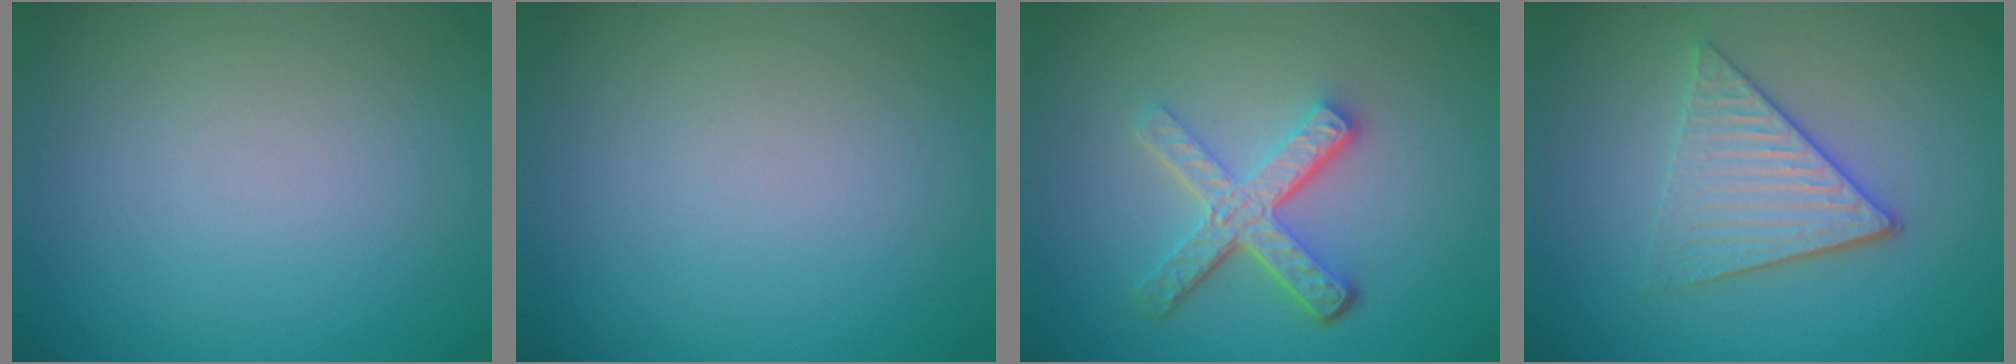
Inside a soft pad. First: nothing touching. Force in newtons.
{"total": 0.0}
{"total": 5.0, "press": 3.6, "slide": 3.5}
{"total": 3.9, "press": 3.3, "slide": 1.9}